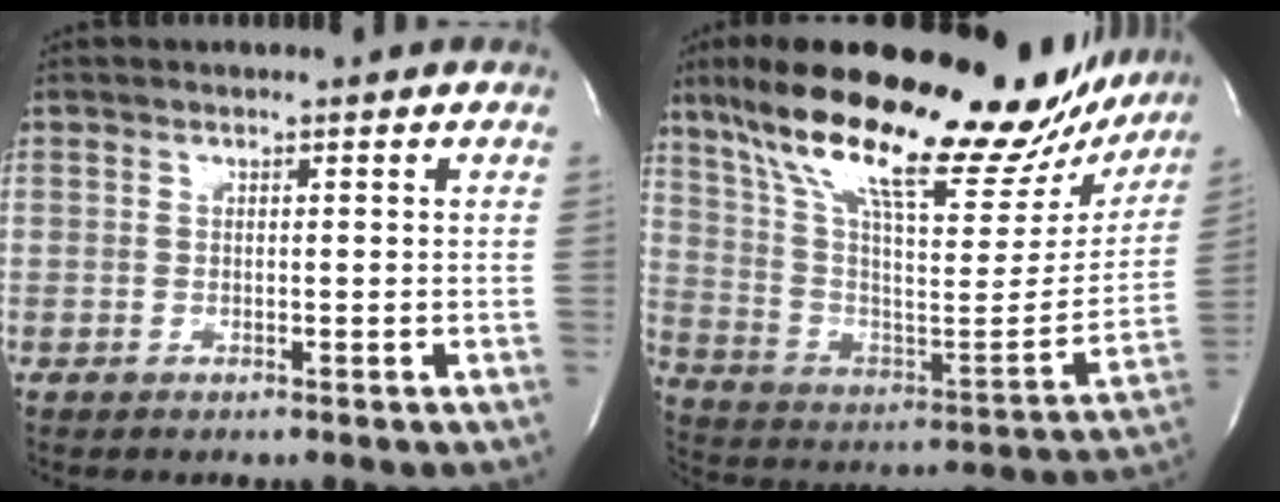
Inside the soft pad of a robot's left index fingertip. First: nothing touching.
{"total": 31.1, "force": [24.1, 8.0, 17.9], "torque": [-0.305, -0.001, 0.351]}